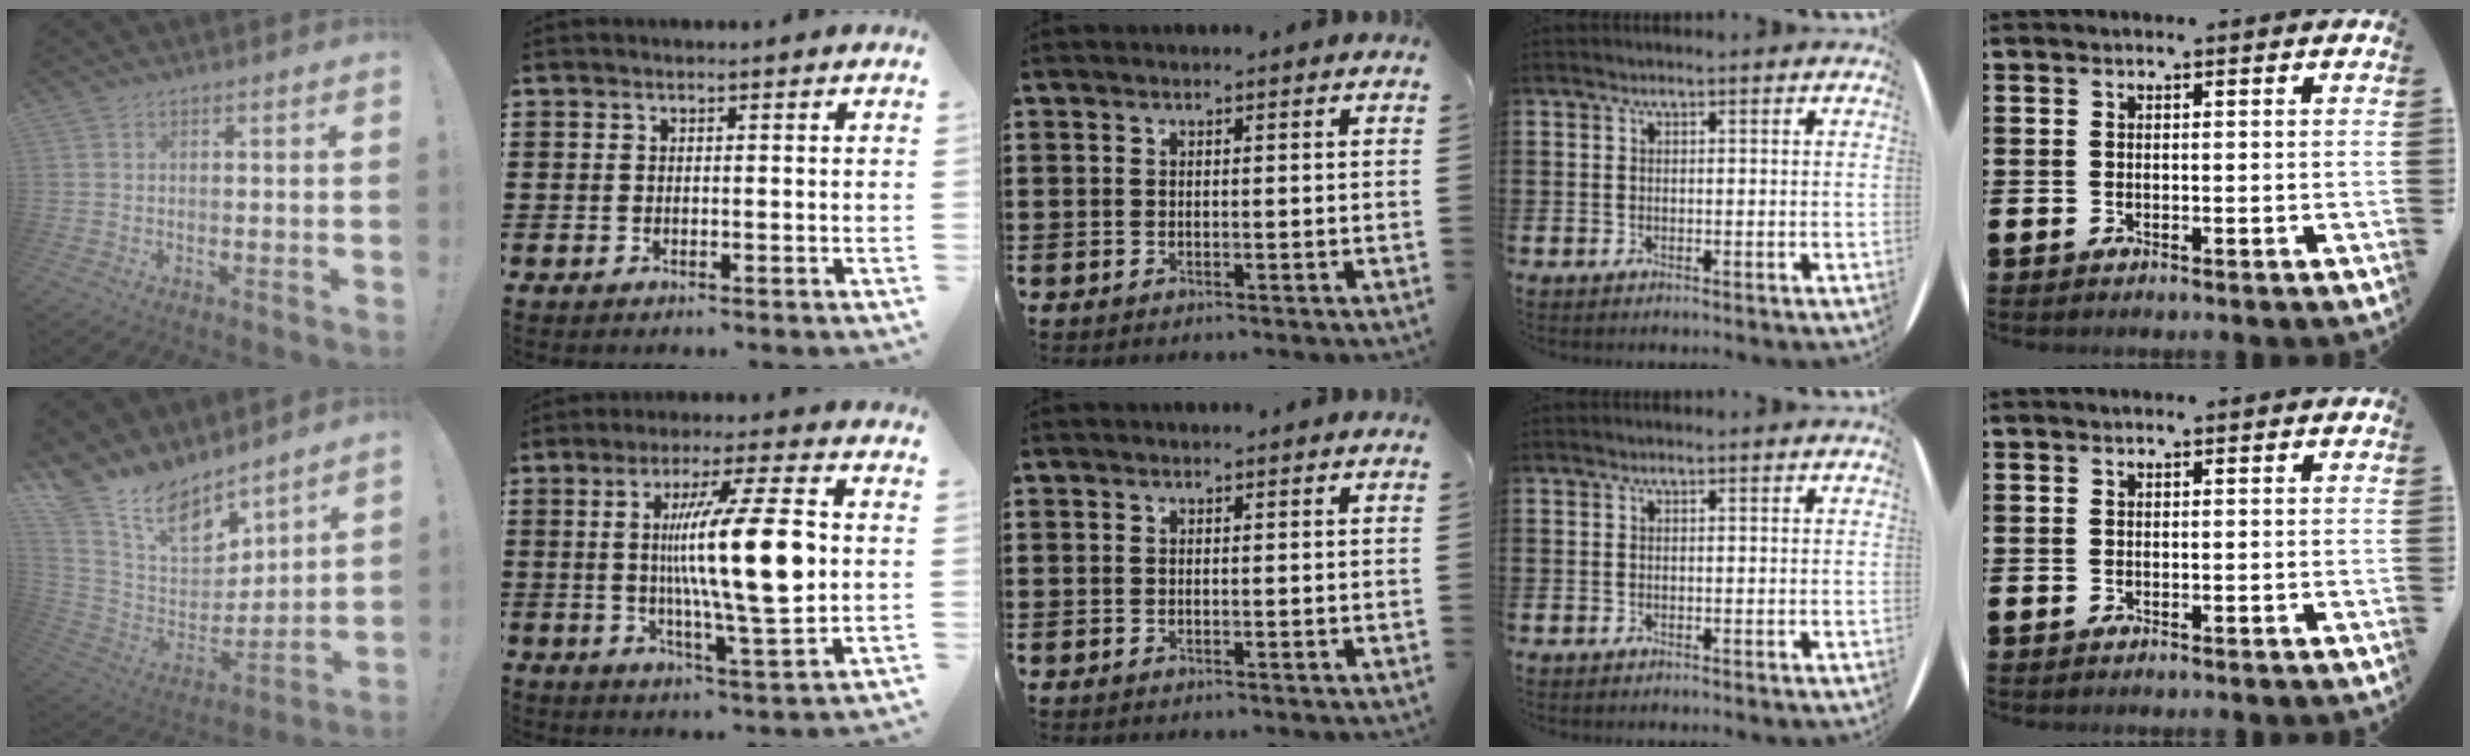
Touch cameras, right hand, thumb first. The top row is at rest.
{"thumb": {"total": 15.4, "force": [11.3, 7.7, 7.0], "torque": [-0.141, -0.080, 0.212]}, "index": {"total": 15.6, "force": [1.5, 2.6, 15.3], "torque": [-0.257, 0.000, 0.021]}}